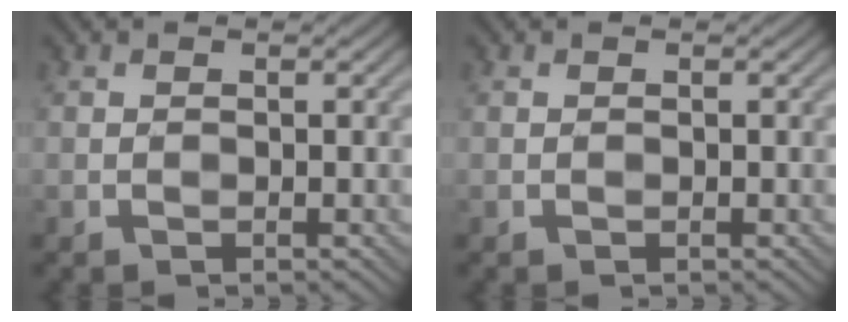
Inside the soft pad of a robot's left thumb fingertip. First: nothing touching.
{"total": 0.0}